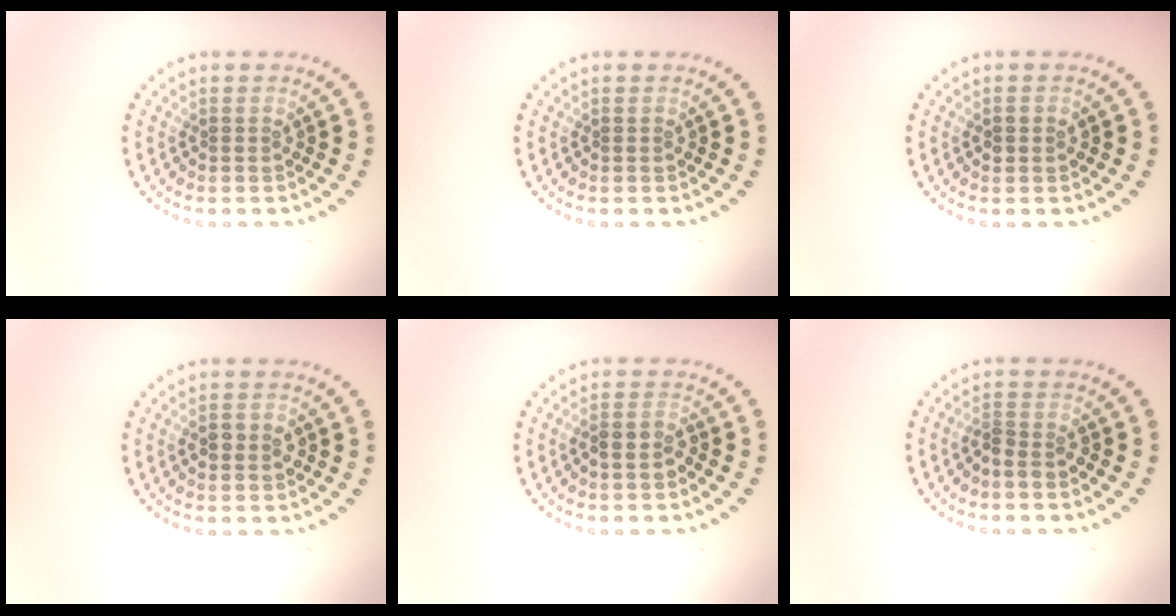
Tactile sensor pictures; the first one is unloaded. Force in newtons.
{"total": 0.0}
{"total": 1.2, "press": 1.2, "slide": 0.0}
{"total": 1.9, "press": 1.9, "slide": 0.2}
{"total": 1.9, "press": 1.7, "slide": 0.8}
{"total": 1.3, "press": 1.0, "slide": 0.8}